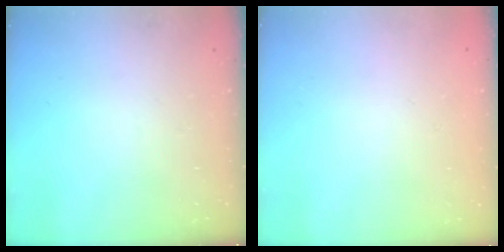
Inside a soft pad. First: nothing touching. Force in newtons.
{"total": 1.8, "press": 1.8, "slide": 0.2}